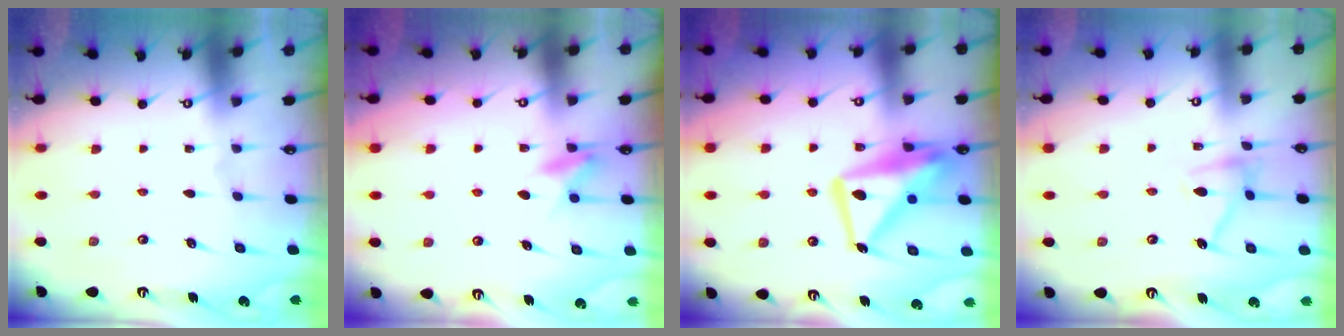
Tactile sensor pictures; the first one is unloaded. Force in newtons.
{"total": 7.0, "press": 6.9, "slide": 1.0}
{"total": 15.9, "press": 15.8, "slide": 1.7}
{"total": 12.3, "press": 12.3, "slide": 0.4}